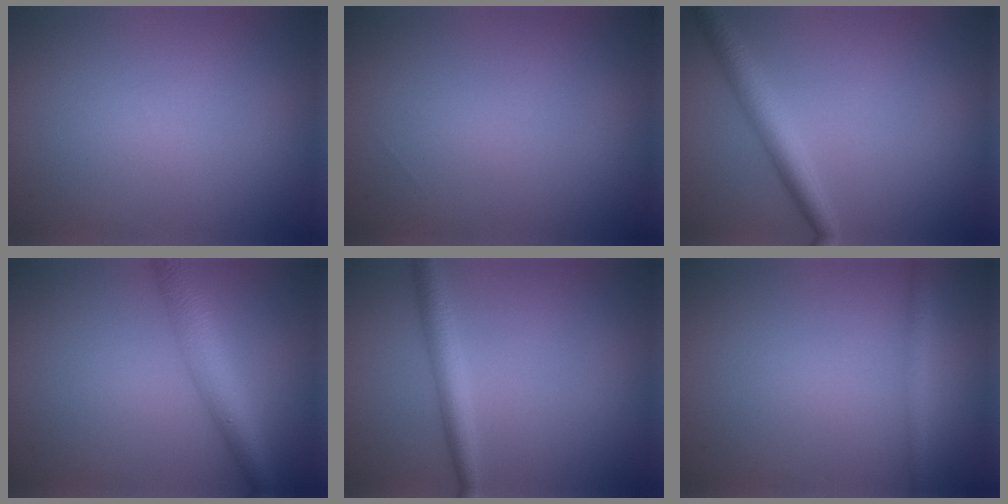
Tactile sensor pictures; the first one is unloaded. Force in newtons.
{"total": 0.0}
{"total": 3.3, "press": 3.3, "slide": 0.1}
{"total": 4.7, "press": 4.7, "slide": 0.2}
{"total": 2.7, "press": 2.7, "slide": 0.0}
{"total": 1.5, "press": 1.5, "slide": 0.0}